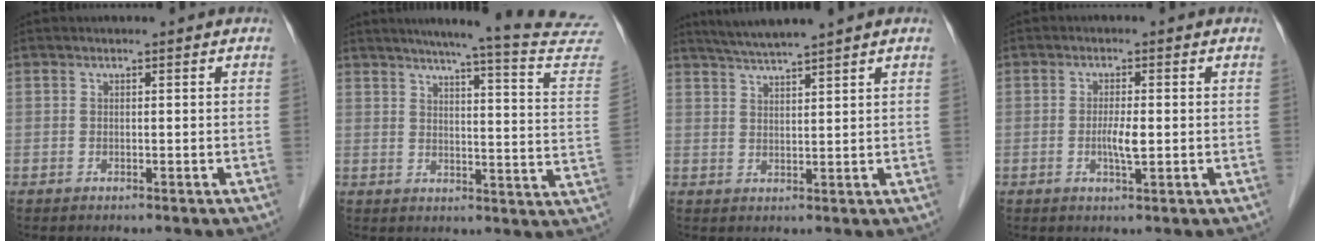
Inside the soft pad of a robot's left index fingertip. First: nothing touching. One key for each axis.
{"total": 22.1, "fx": 20.5, "fy": -1.1, "fz": 8.2, "tx": -0.107, "ty": -0.091, "tz": 0.227}
{"total": 5.3, "fx": 4.6, "fy": -1.1, "fz": 2.3, "tx": -0.046, "ty": 0.014, "tz": 0.086}
{"total": 3.0, "fx": -0.4, "fy": 0.4, "fz": 2.9, "tx": -0.058, "ty": -0.004, "tz": -0.008}